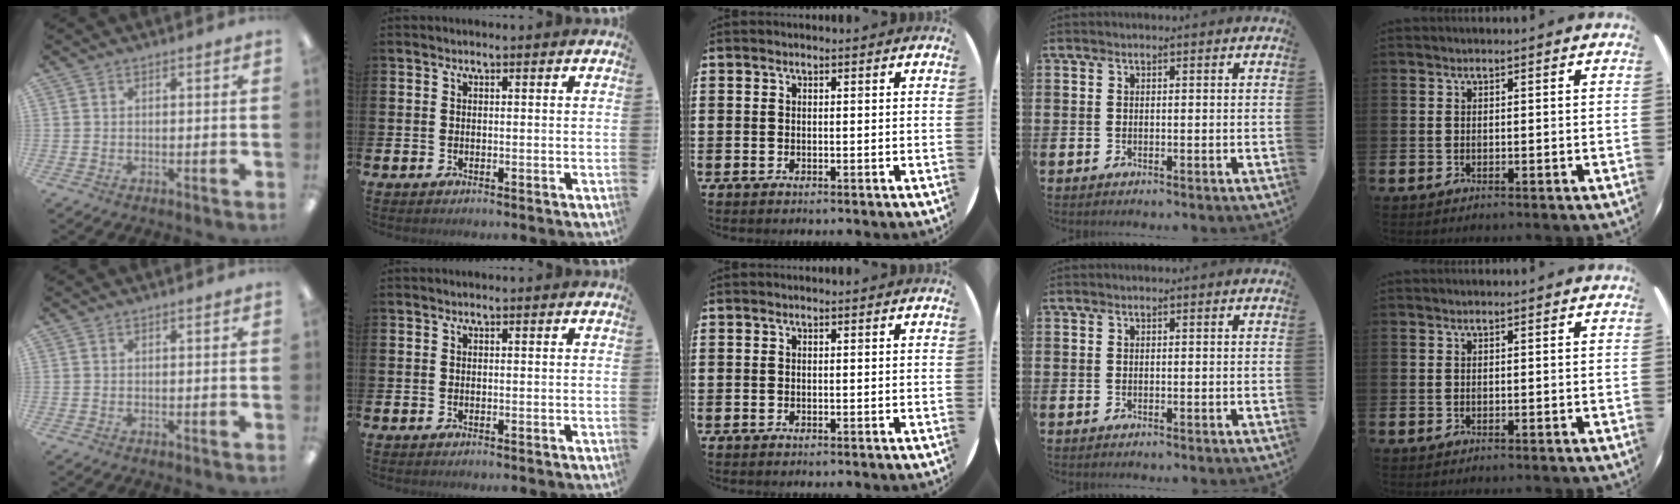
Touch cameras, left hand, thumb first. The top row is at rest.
{}